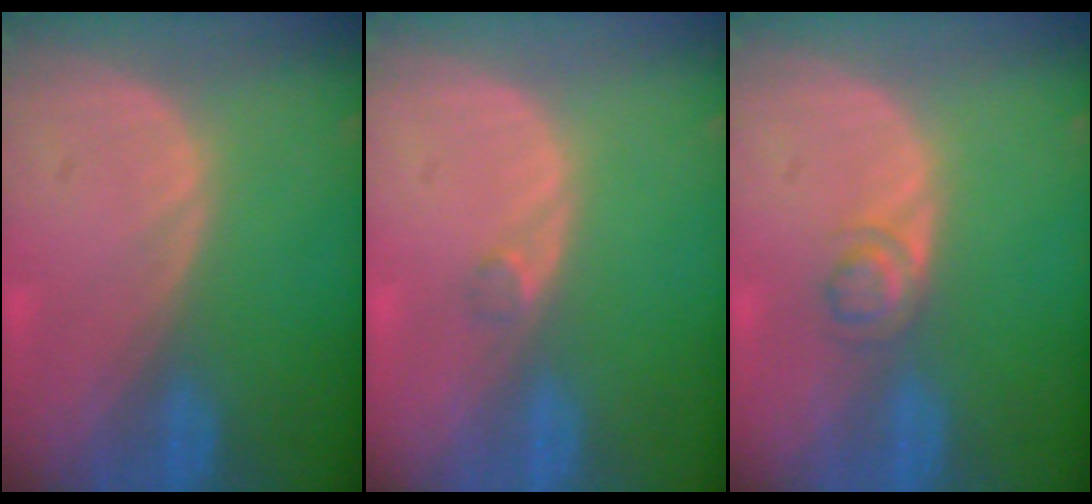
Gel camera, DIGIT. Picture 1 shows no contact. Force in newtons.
{"total": 1.2, "press": 1.0, "slide": 0.7}
{"total": 2.7, "press": 2.7, "slide": 0.2}